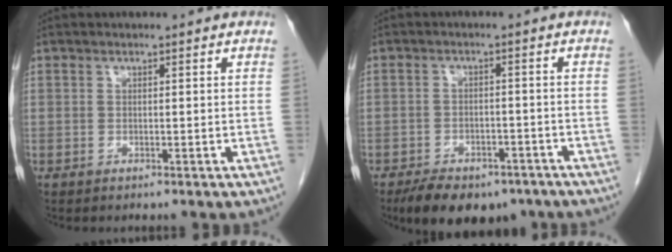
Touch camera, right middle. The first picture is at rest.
{"total": 11.5, "force": [-8.4, 5.7, 5.4], "torque": [-0.083, 0.001, -0.121]}